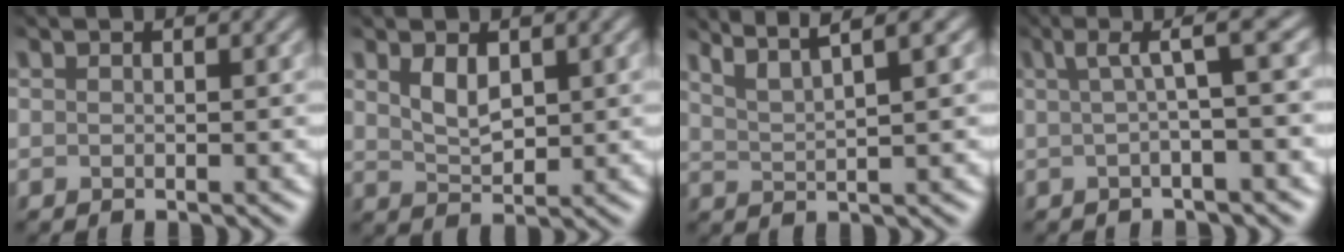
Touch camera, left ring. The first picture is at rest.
{"total": 2.5, "force": [1.0, 1.4, 1.8], "torque": [-0.041, -0.003, 0.024]}
{"total": 4.5, "force": [3.6, 0.7, 2.6], "torque": [-0.036, 0.017, 0.050]}
{"total": 3.9, "force": [0.6, 0.5, 3.9], "torque": [-0.056, 0.014, 0.007]}